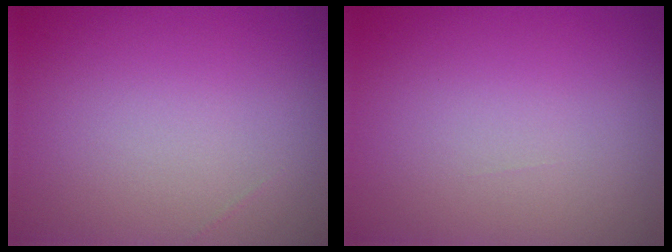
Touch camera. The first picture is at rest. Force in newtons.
{"total": 0.0}